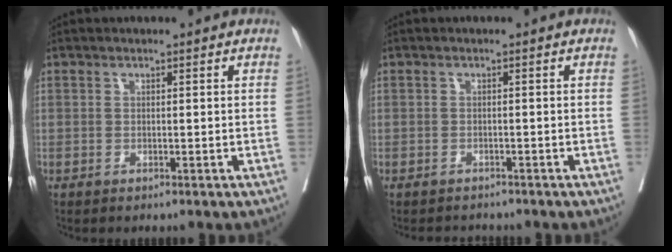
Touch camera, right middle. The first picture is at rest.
{"total": 2.8, "force": [-2.6, 0.9, 0.3], "torque": [-0.004, -0.005, -0.037]}